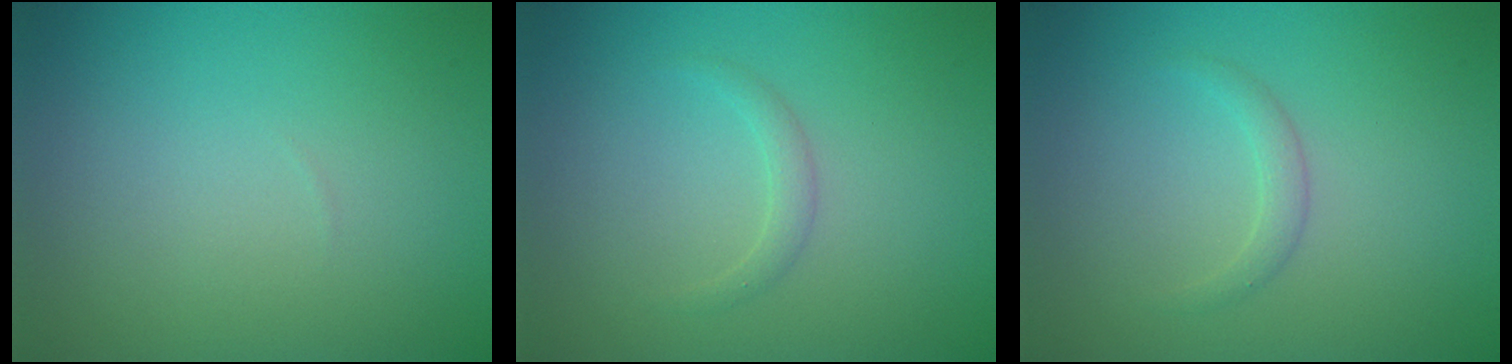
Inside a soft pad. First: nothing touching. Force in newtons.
{"total": 1.1, "press": 1.1, "slide": 0.1}
{"total": 1.2, "press": 1.2, "slide": 0.0}